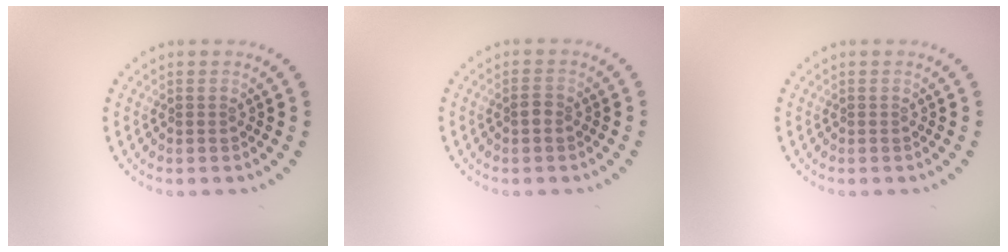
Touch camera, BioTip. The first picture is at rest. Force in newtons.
{"total": 0.8, "press": 0.8, "slide": 0.0}
{"total": 0.0}